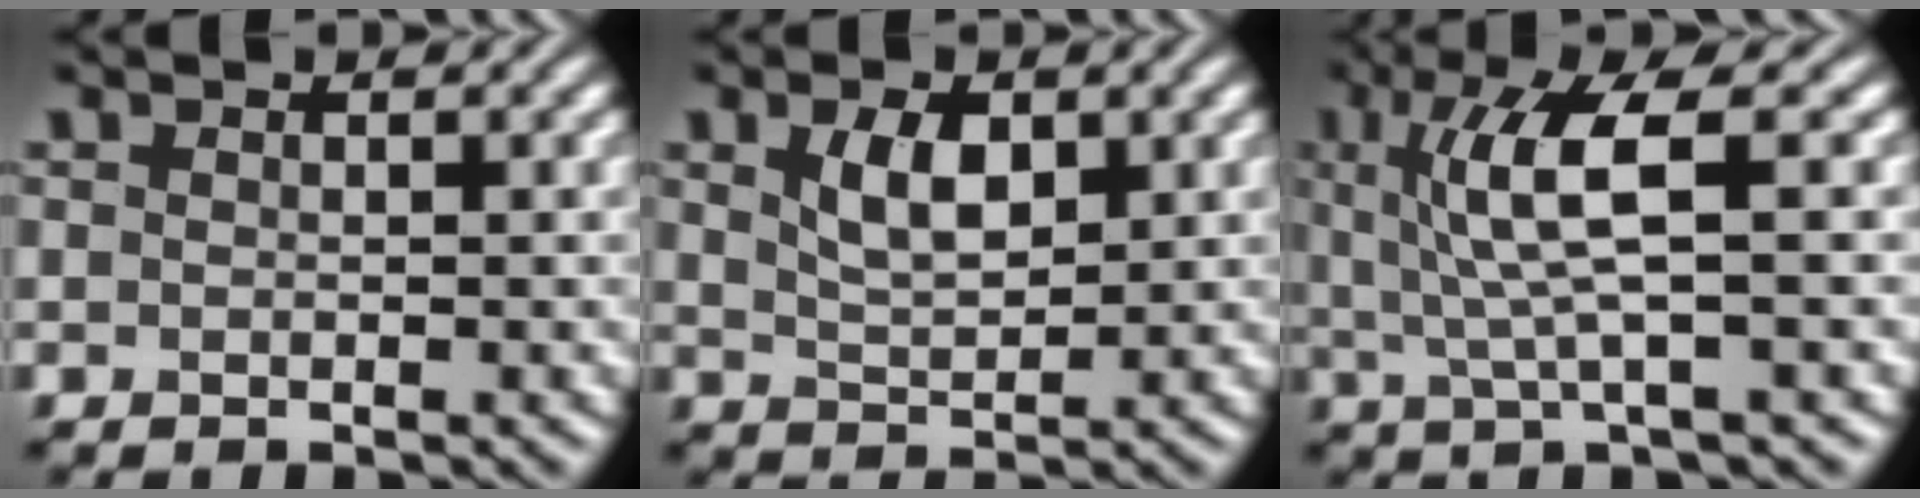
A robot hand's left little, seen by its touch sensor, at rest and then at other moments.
{"total": 3.2, "force": [1.3, 1.6, 2.5], "torque": [-0.053, -0.001, 0.029]}
{"total": 5.9, "force": [1.1, 1.1, 5.7], "torque": [-0.119, 0.002, 0.024]}